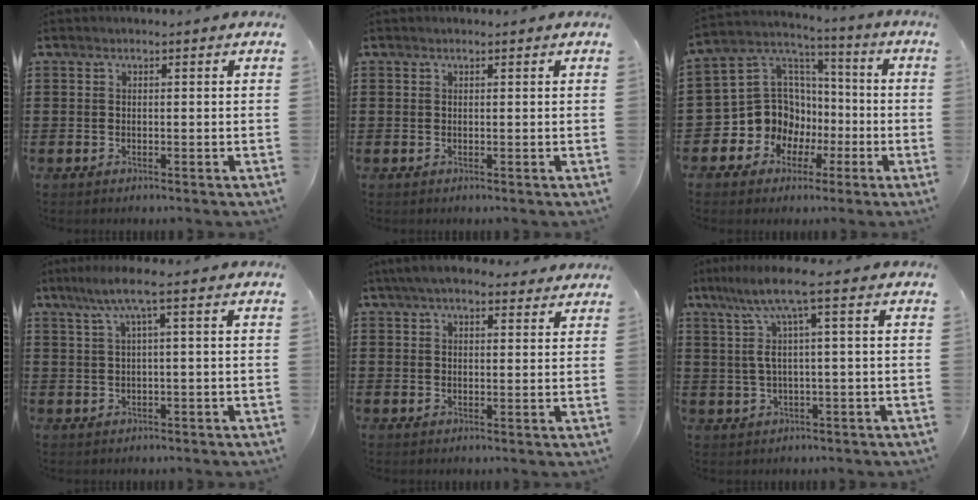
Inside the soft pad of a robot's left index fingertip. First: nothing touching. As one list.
[{"total": 0.0}, {"total": 11.6, "force": [-3.0, 10.7, 3.5], "torque": [-0.117, 0.001, -0.046]}, {"total": 4.8, "force": [1.2, 0.3, 4.6], "torque": [-0.093, 0.003, 0.016]}, {"total": 5.0, "force": [4.1, 1.5, 2.4], "torque": [-0.058, 0.000, 0.076]}, {"total": 7.2, "force": [1.9, 0.5, 6.9], "torque": [-0.161, -0.005, 0.017]}]